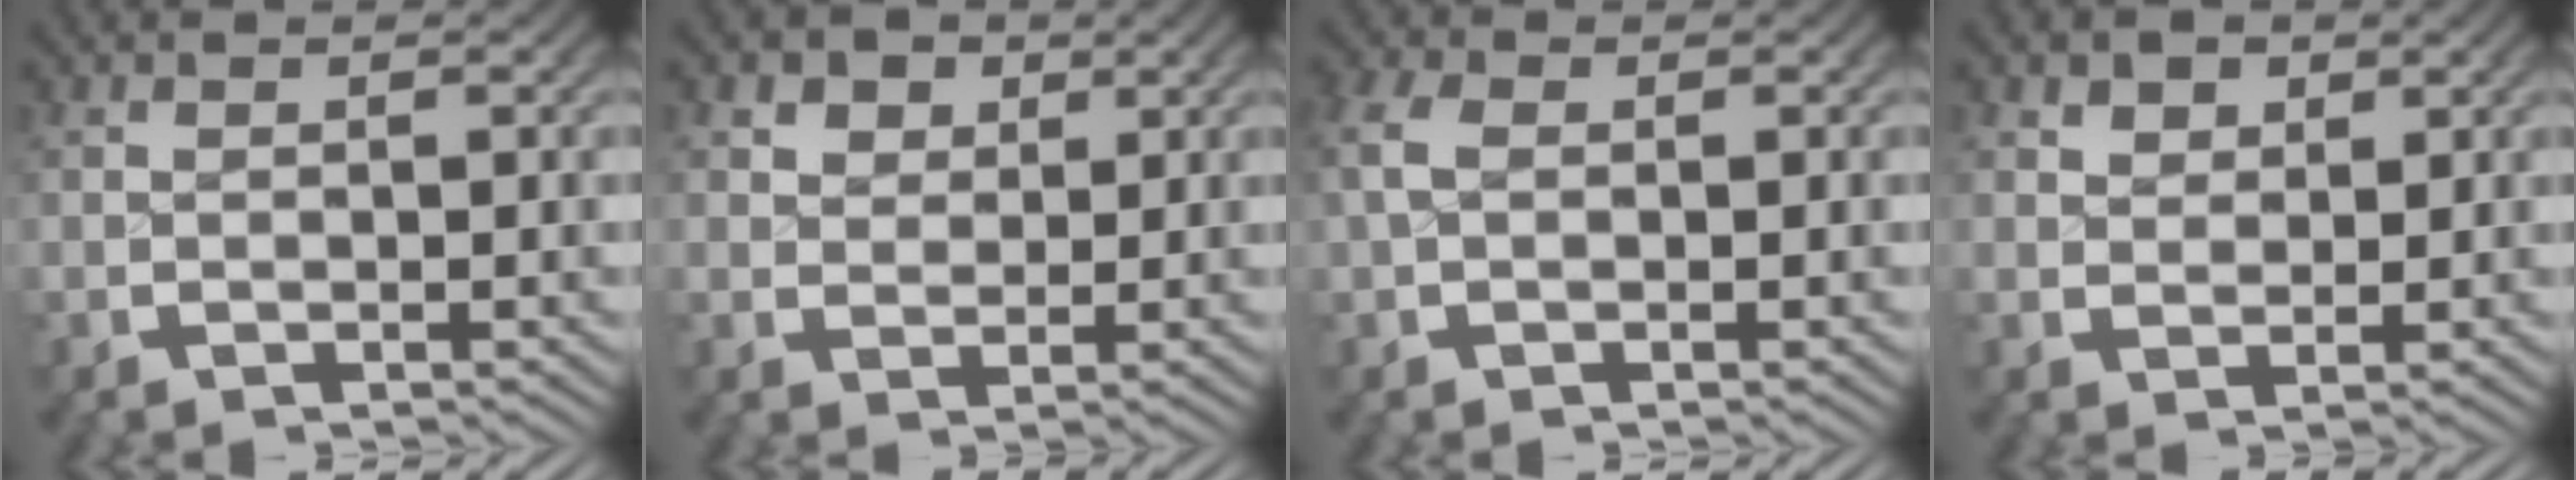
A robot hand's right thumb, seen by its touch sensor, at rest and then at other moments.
{"total": 2.8, "force": [1.5, 2.2, 1.0], "torque": [-0.010, -0.006, 0.025]}
{"total": 1.9, "force": [0.2, 1.5, 1.2], "torque": [-0.039, -0.001, 0.005]}
{"total": 2.0, "force": [1.3, 1.4, 0.6], "torque": [0.000, -0.004, 0.024]}